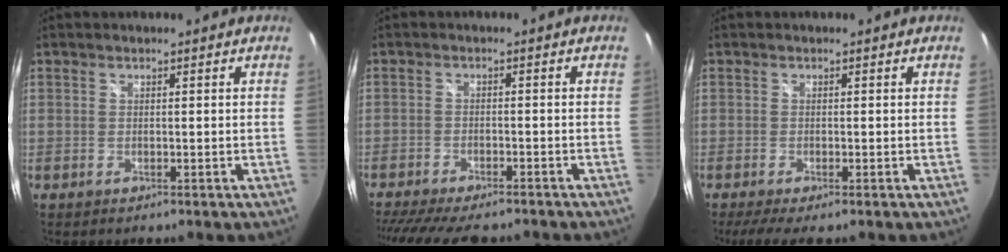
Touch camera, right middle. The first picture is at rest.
{"total": 13.2, "force": [-11.4, 2.9, 6.0], "torque": [-0.133, -0.030, -0.178]}
{"total": 3.7, "force": [-2.7, -0.1, 2.5], "torque": [-0.050, -0.022, -0.047]}